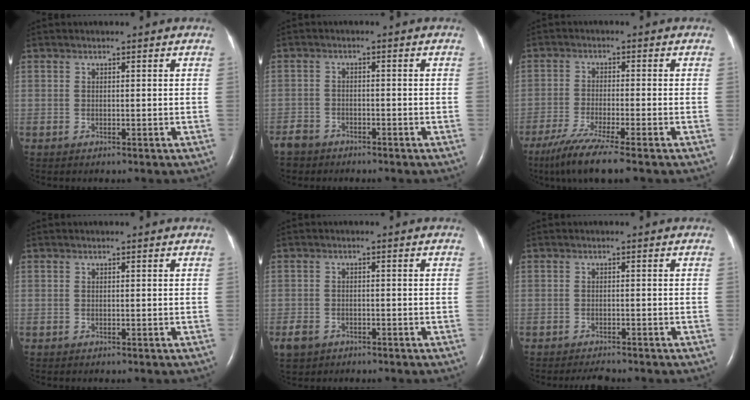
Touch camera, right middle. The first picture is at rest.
{"total": 4.1, "force": [-3.5, 2.1, 0.3], "torque": [-0.009, -0.002, -0.068]}
{"total": 8.2, "force": [-6.2, -0.7, 5.3], "torque": [-0.095, -0.028, -0.106]}
{"total": 0.0}
{"total": 4.2, "force": [-2.7, 2.8, 1.3], "torque": [-0.030, -0.001, -0.044]}
{"total": 2.2, "force": [-2.1, 0.2, 0.6], "torque": [-0.015, -0.008, -0.028]}